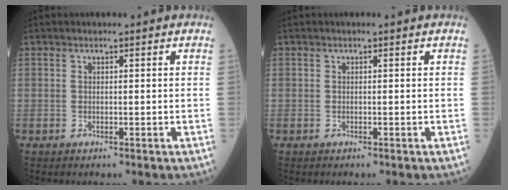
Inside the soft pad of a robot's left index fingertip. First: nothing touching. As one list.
[{"total": 0.0}]